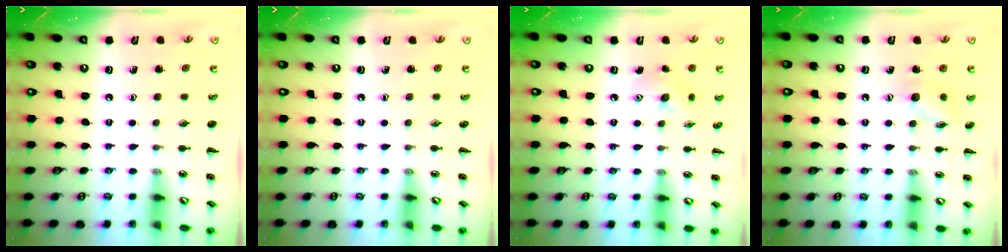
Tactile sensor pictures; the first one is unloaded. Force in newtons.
{"total": 0.0}
{"total": 5.6, "press": 5.5, "slide": 1.0}
{"total": 7.3, "press": 7.3, "slide": 0.9}